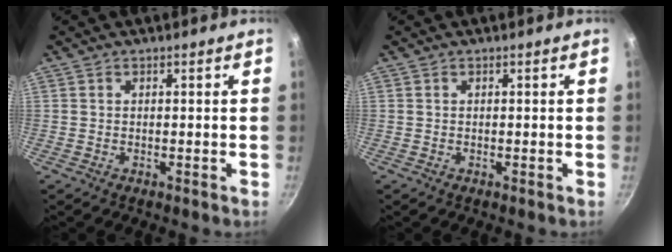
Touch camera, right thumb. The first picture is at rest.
{"total": 0.0}